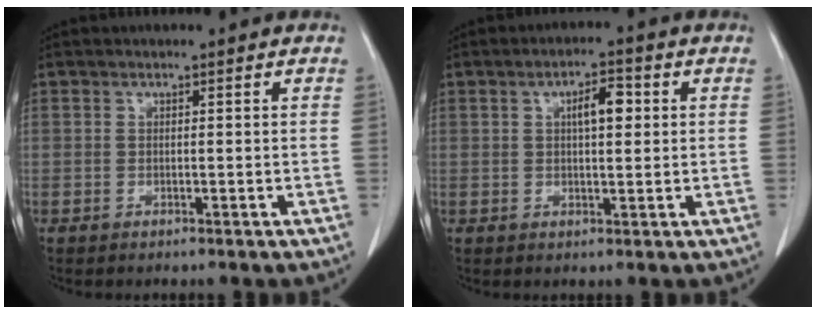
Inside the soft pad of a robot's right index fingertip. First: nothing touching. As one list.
[{"total": 4.6, "force": [1.2, 1.5, 4.2], "torque": [-0.068, 0.009, 0.017]}]